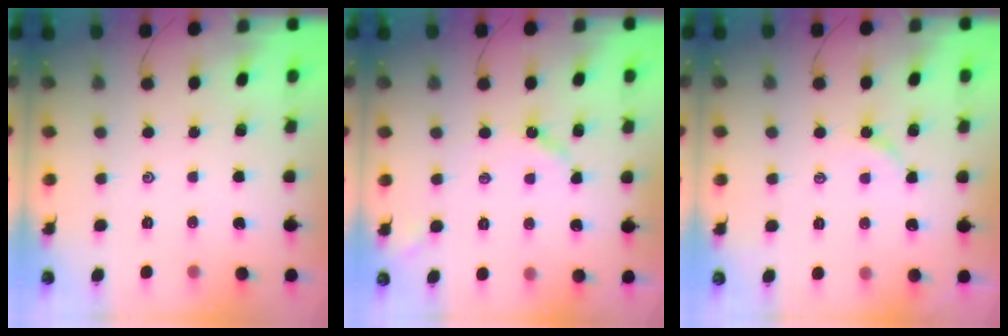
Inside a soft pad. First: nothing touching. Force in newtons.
{"total": 4.0, "press": 4.0, "slide": 0.6}
{"total": 2.7, "press": 2.6, "slide": 0.5}